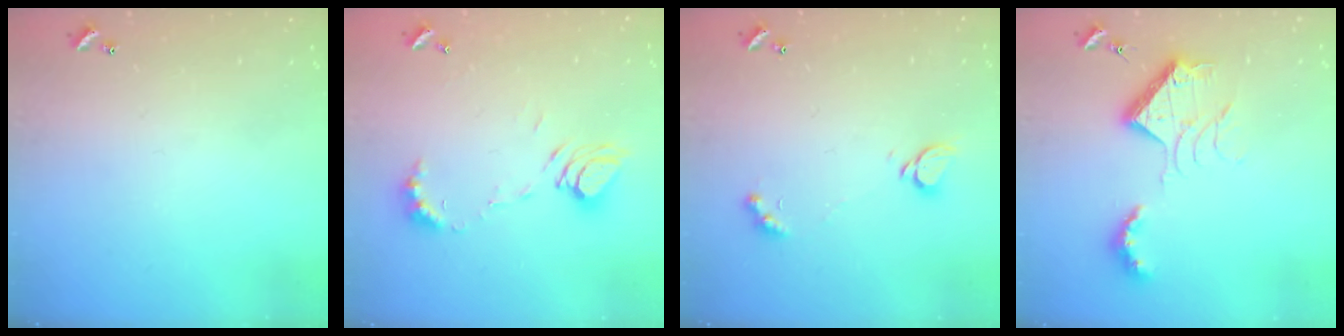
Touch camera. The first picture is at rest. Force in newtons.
{"total": 8.6, "press": 8.5, "slide": 1.1}
{"total": 2.1, "press": 2.1, "slide": 0.3}
{"total": 13.3, "press": 13.3, "slide": 0.4}